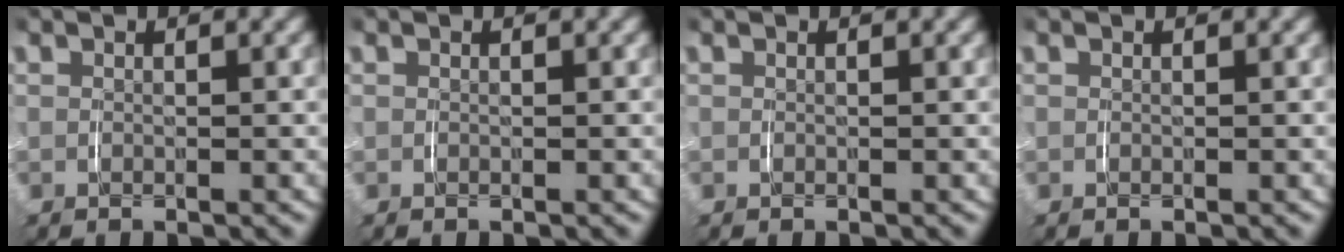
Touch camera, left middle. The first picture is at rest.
{"total": 0.0}
{"total": 0.0}
{"total": 0.0}